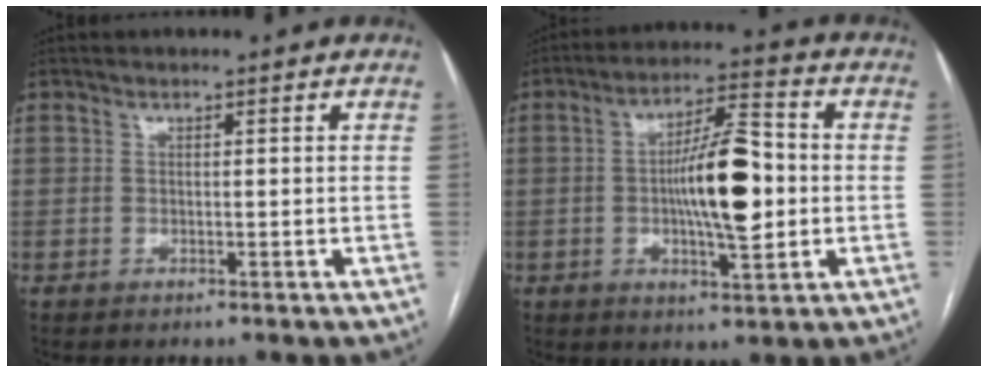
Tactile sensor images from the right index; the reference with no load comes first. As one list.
[{"total": 11.8, "force": [-0.6, 2.7, 11.5], "torque": [-0.196, 0.012, -0.009]}]